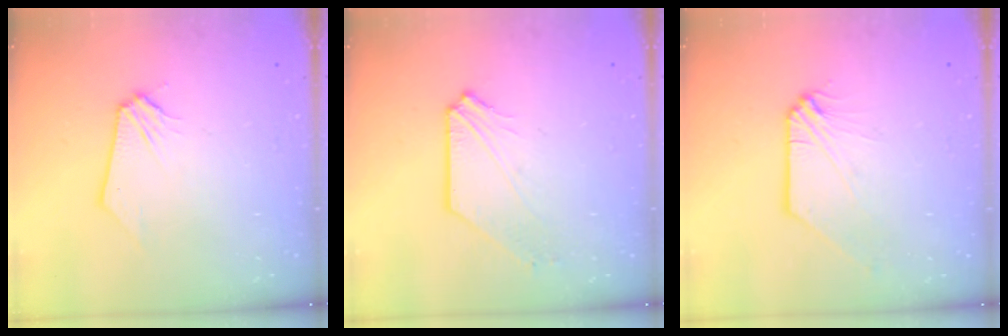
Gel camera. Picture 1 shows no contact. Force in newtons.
{"total": 3.2, "press": 3.1, "slide": 0.5}
{"total": 0.0}